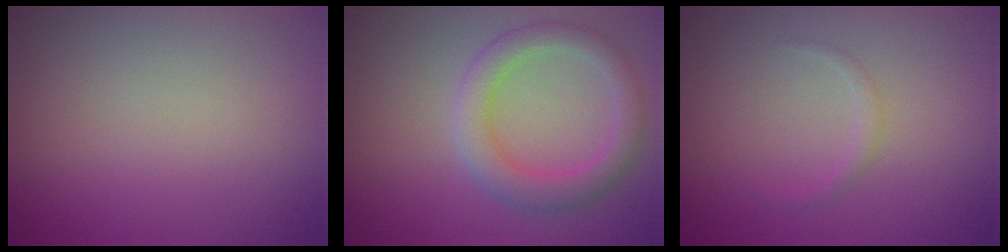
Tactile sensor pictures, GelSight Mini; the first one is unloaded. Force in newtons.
{"total": 3.4, "press": 3.4, "slide": 0.2}
{"total": 0.8, "press": 0.8, "slide": 0.1}